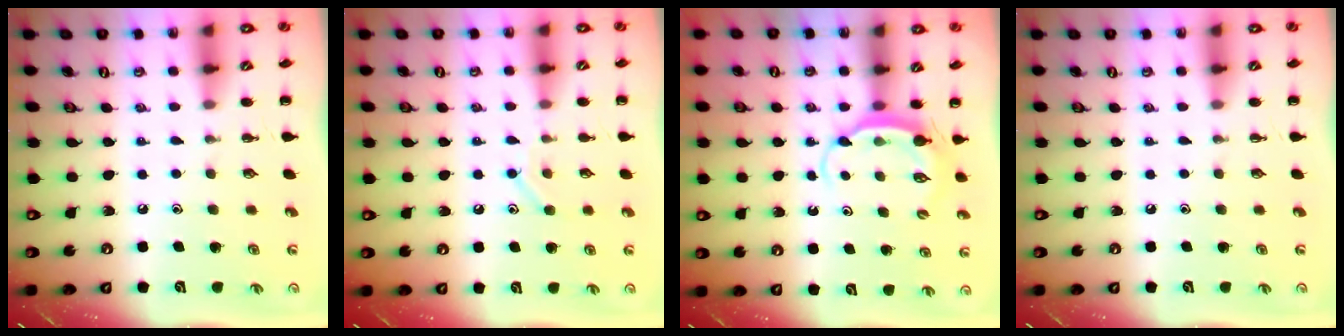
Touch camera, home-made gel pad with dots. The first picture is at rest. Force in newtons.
{"total": 8.4, "press": 8.2, "slide": 1.5}
{"total": 6.5, "press": 6.4, "slide": 0.7}
{"total": 0.0}